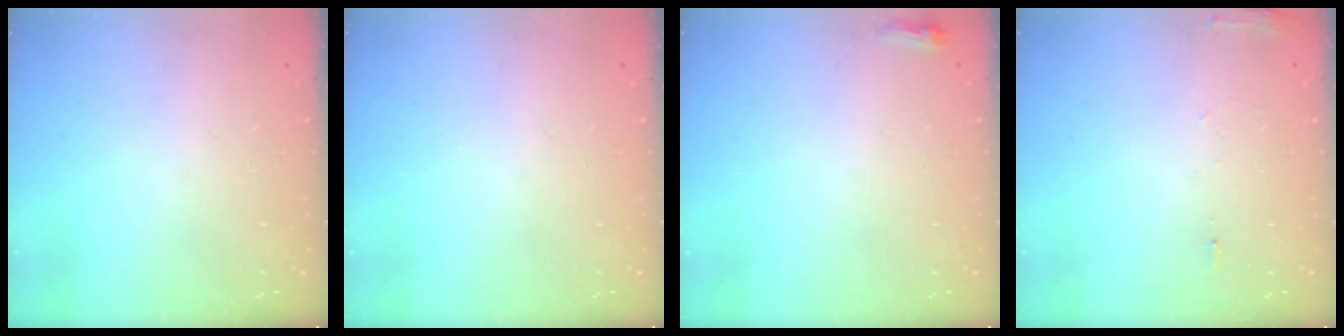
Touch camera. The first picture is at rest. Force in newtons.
{"total": 0.0}
{"total": 3.5, "press": 3.4, "slide": 0.8}
{"total": 5.9, "press": 5.7, "slide": 1.6}